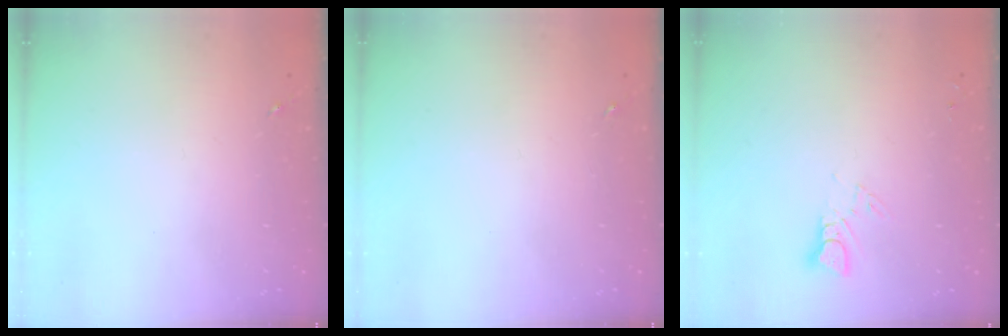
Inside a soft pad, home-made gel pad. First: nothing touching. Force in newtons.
{"total": 0.0}
{"total": 3.2, "press": 3.2, "slide": 0.0}